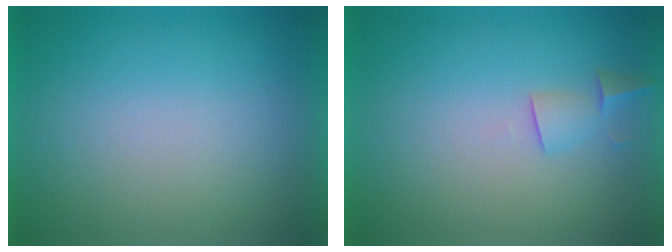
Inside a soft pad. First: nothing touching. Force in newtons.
{"total": 2.2}